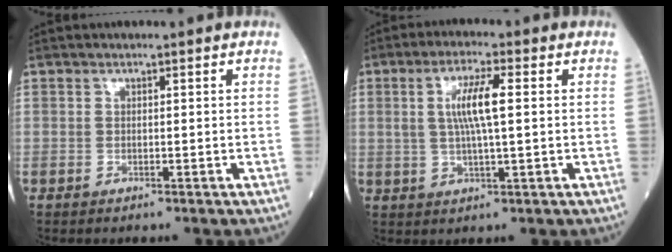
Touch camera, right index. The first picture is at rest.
{"total": 7.0, "force": [1.2, 0.7, 6.8], "torque": [-0.135, 0.005, 0.023]}